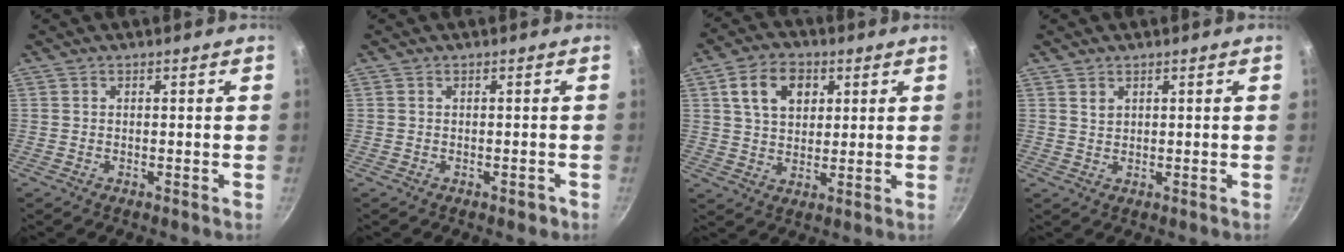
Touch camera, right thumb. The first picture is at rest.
{"total": 1.3, "force": [-0.7, 0.7, 0.8], "torque": [-0.003, 0.009, -0.004]}
{"total": 10.8, "force": [3.8, 7.6, 6.6], "torque": [-0.092, -0.001, 0.061]}
{"total": 1.5, "force": [0.9, 1.0, 0.7], "torque": [-0.011, -0.001, 0.019]}